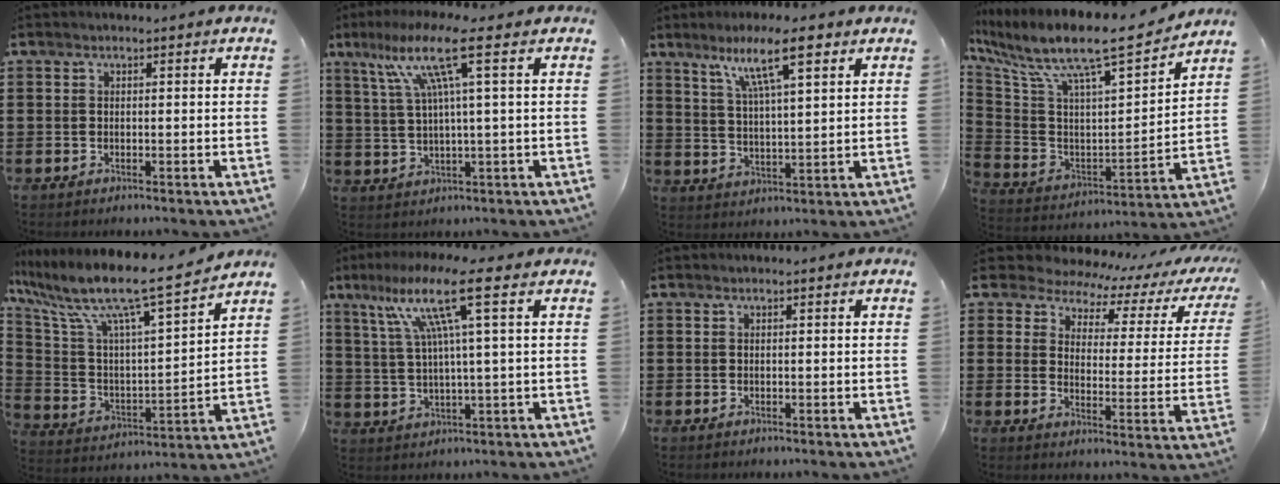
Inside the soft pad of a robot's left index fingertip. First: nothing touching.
{"total": 10.2, "force": [4.1, 0.2, 9.3], "torque": [-0.194, 0.002, 0.063]}
{"total": 10.0, "force": [6.2, 2.1, 7.6], "torque": [-0.138, -0.010, 0.100]}
{"total": 10.3, "force": [8.3, 1.5, 6.0], "torque": [-0.152, -0.065, 0.135]}
{"total": 10.3, "force": [8.0, 0.9, 6.5], "torque": [-0.159, -0.061, 0.124]}
{"total": 11.3, "force": [5.0, 0.2, 10.1], "torque": [-0.219, -0.003, 0.073]}
{"total": 0.0}
{"total": 5.6, "force": [5.0, 2.3, 1.3], "torque": [-0.052, -0.033, 0.083]}